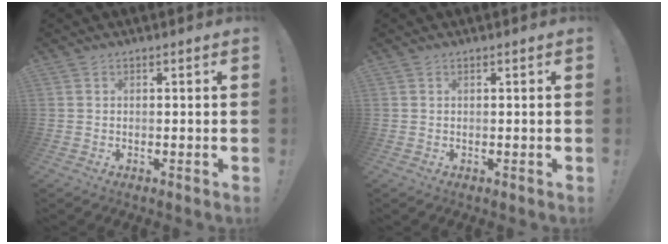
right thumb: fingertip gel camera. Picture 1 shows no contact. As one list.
[{"total": 0.0}]